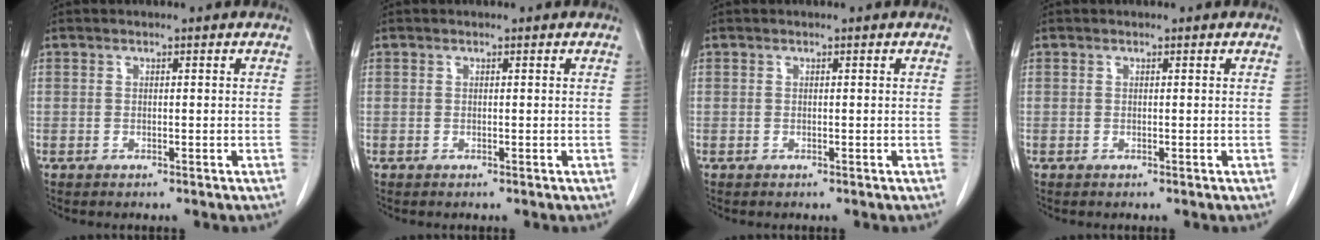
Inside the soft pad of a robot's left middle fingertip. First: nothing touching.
{"total": 0.0}
{"total": 0.0}
{"total": 0.0}